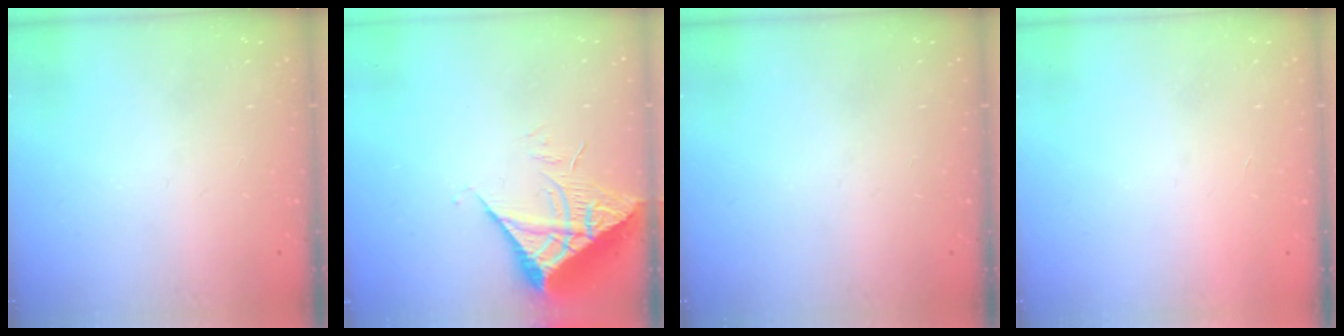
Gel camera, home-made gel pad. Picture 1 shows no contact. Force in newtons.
{"total": 8.0, "press": 8.0, "slide": 0.8}
{"total": 0.0}
{"total": 1.7, "press": 1.7, "slide": 0.1}